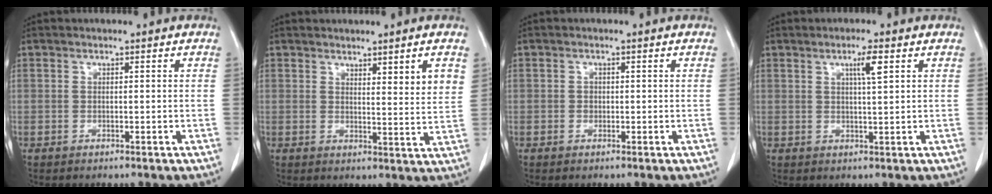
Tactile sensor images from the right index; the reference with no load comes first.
{"total": 4.9, "force": [2.9, 0.3, 3.9], "torque": [-0.052, -0.016, 0.041]}
{"total": 0.7, "force": [-0.1, 0.7, 0.3], "torque": [-0.003, 0.003, -0.002]}
{"total": 3.2, "force": [1.4, 0.0, 2.8], "torque": [-0.050, -0.002, 0.024]}